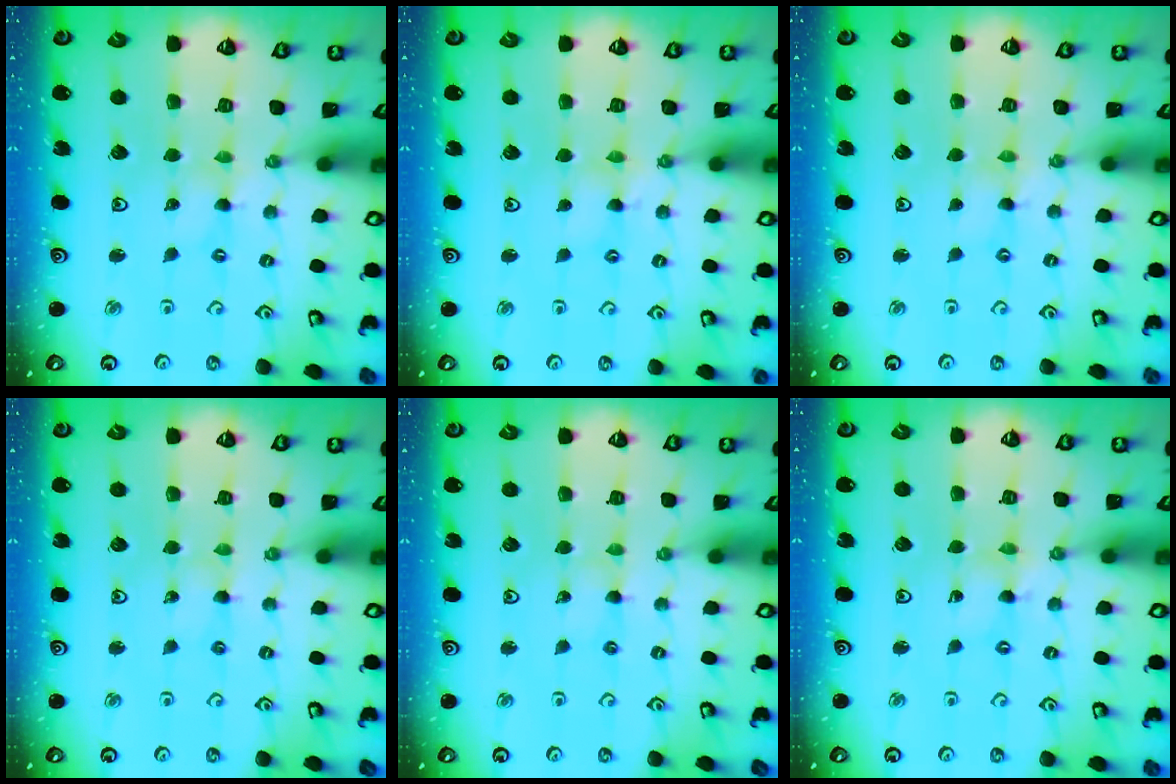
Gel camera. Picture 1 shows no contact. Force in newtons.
{"total": 2.2, "press": 2.2, "slide": 0.3}
{"total": 0.0}
{"total": 1.3, "press": 1.3, "slide": 0.2}
{"total": 1.3, "press": 1.3, "slide": 0.2}
{"total": 0.7, "press": 0.6, "slide": 0.2}